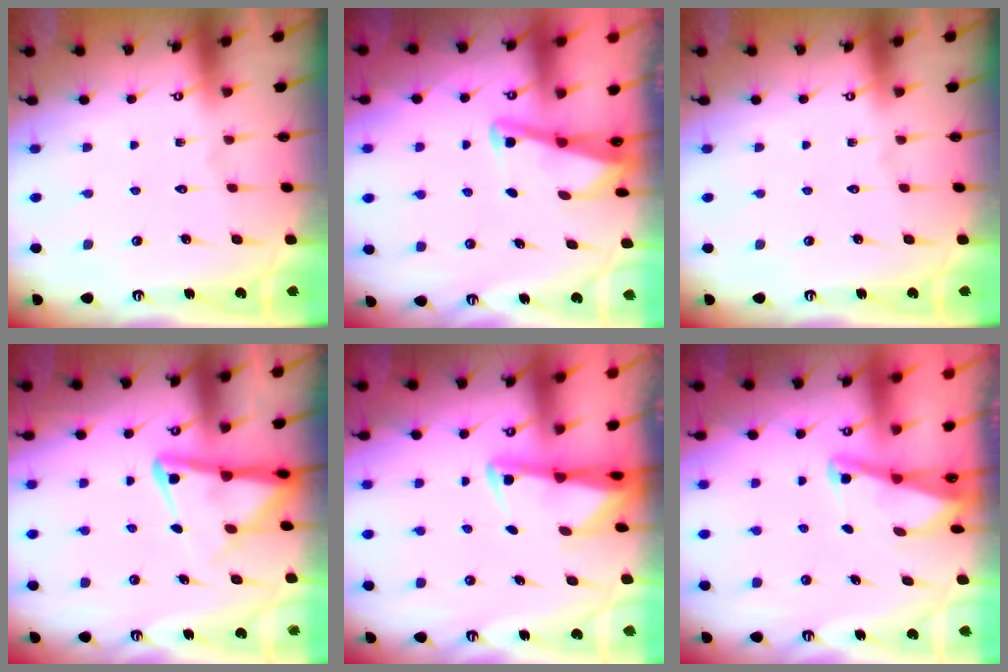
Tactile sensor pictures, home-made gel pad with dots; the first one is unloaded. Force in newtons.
{"total": 2.9, "press": 2.9, "slide": 0.4}
{"total": 0.0}
{"total": 7.4, "press": 7.3, "slide": 0.8}
{"total": 2.2, "press": 2.2, "slide": 0.4}
{"total": 2.1, "press": 2.1, "slide": 0.4}